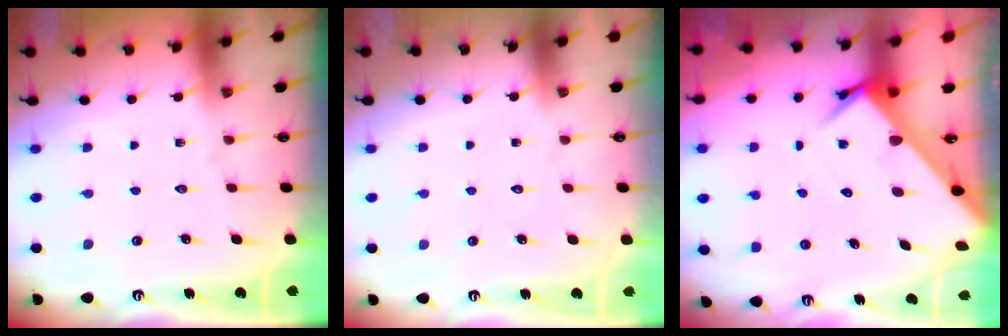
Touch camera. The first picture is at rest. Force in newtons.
{"total": 1.8, "press": 1.8, "slide": 0.0}
{"total": 4.6, "press": 4.6, "slide": 0.3}